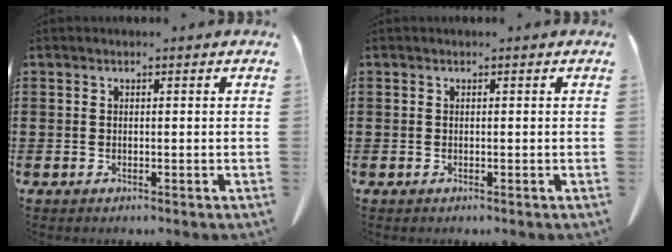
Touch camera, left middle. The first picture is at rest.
{"total": 0.0}